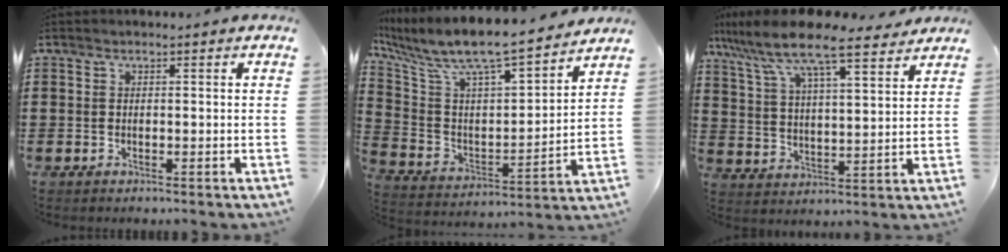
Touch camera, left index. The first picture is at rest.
{"total": 8.4, "force": [7.2, 1.0, 4.1], "torque": [-0.115, -0.060, 0.116]}
{"total": 9.7, "force": [8.2, 1.3, 5.0], "torque": [-0.127, -0.039, 0.138]}